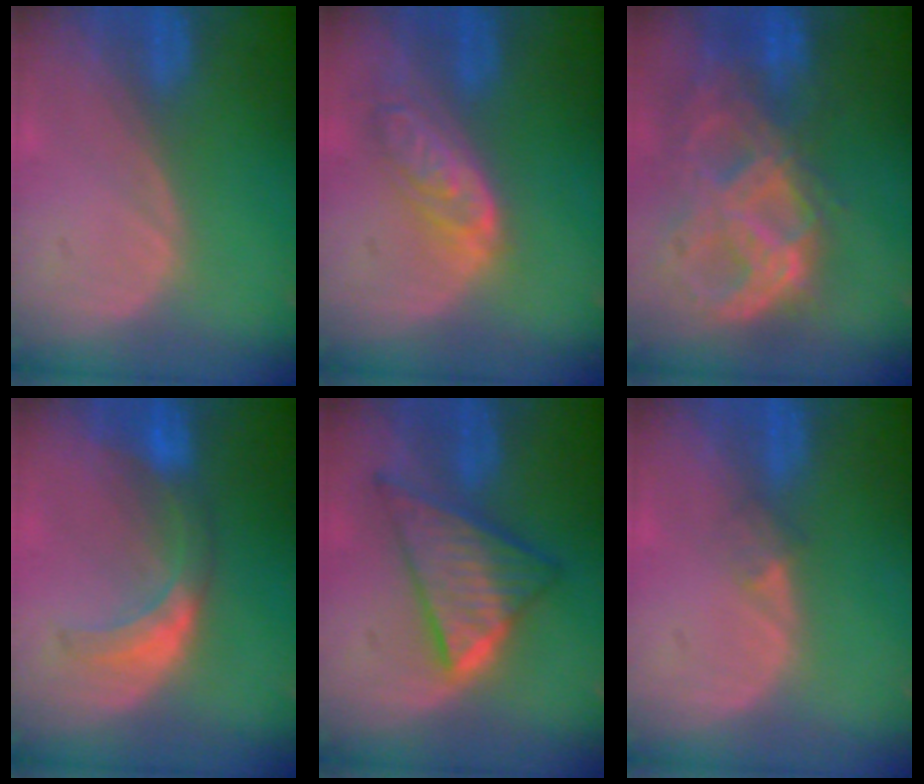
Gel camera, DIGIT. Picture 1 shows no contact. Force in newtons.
{"total": 6.3, "press": 5.6, "slide": 2.8}
{"total": 11.4, "press": 9.7, "slide": 6.1}
{"total": 5.9, "press": 5.8, "slide": 1.0}
{"total": 8.9, "press": 8.9, "slide": 0.5}
{"total": 1.5, "press": 1.2, "slide": 1.0}